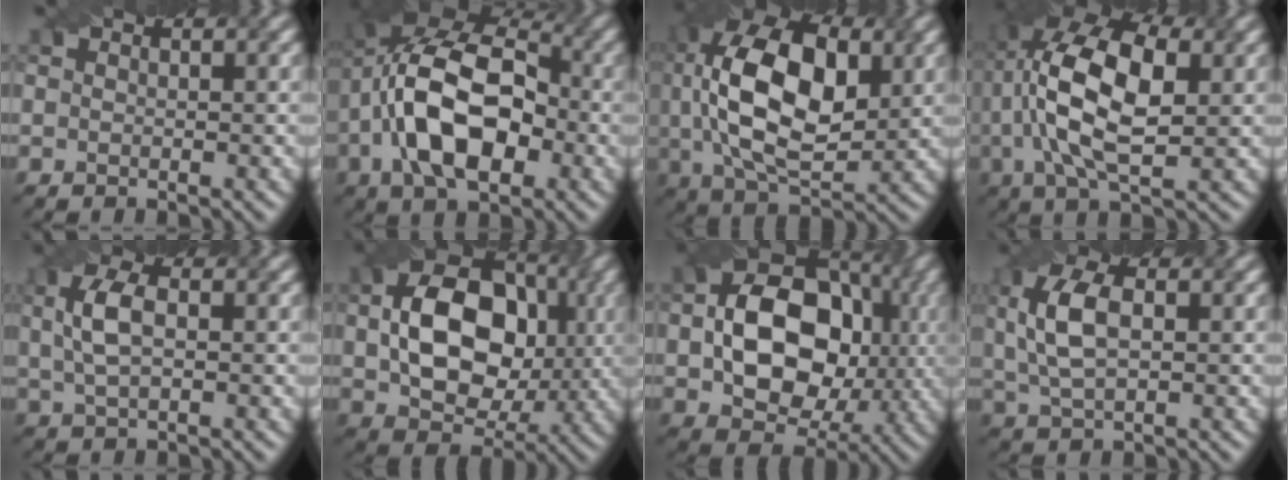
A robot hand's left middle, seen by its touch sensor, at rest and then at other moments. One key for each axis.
{"total": 12.8, "fx": -1.7, "fy": 7.3, "fz": 10.4, "tx": -0.181, "ty": 0.019, "tz": -0.047}
{"total": 14.0, "fx": 2.2, "fy": 7.7, "fz": 11.5, "tx": -0.225, "ty": 0.011, "tz": 0.038}
{"total": 12.2, "fx": 1.6, "fy": 5.7, "fz": 10.6, "tx": -0.209, "ty": 0.019, "tz": 0.022}
{"total": 3.9, "fx": 0.7, "fy": 1.9, "fz": 3.3, "tx": -0.080, "ty": 0.007, "tz": 0.012}
{"total": 11.4, "fx": 0.9, "fy": 8.1, "fz": 7.9, "tx": -0.141, "ty": 0.003, "tz": 0.017}
{"total": 12.4, "fx": 0.3, "fy": 8.9, "fz": 8.6, "tx": -0.138, "ty": 0.004, "tz": 0.003}
{"total": 5.6, "fx": 1.0, "fy": 2.8, "fz": 4.7, "tx": -0.106, "ty": 0.012, "tz": 0.019}